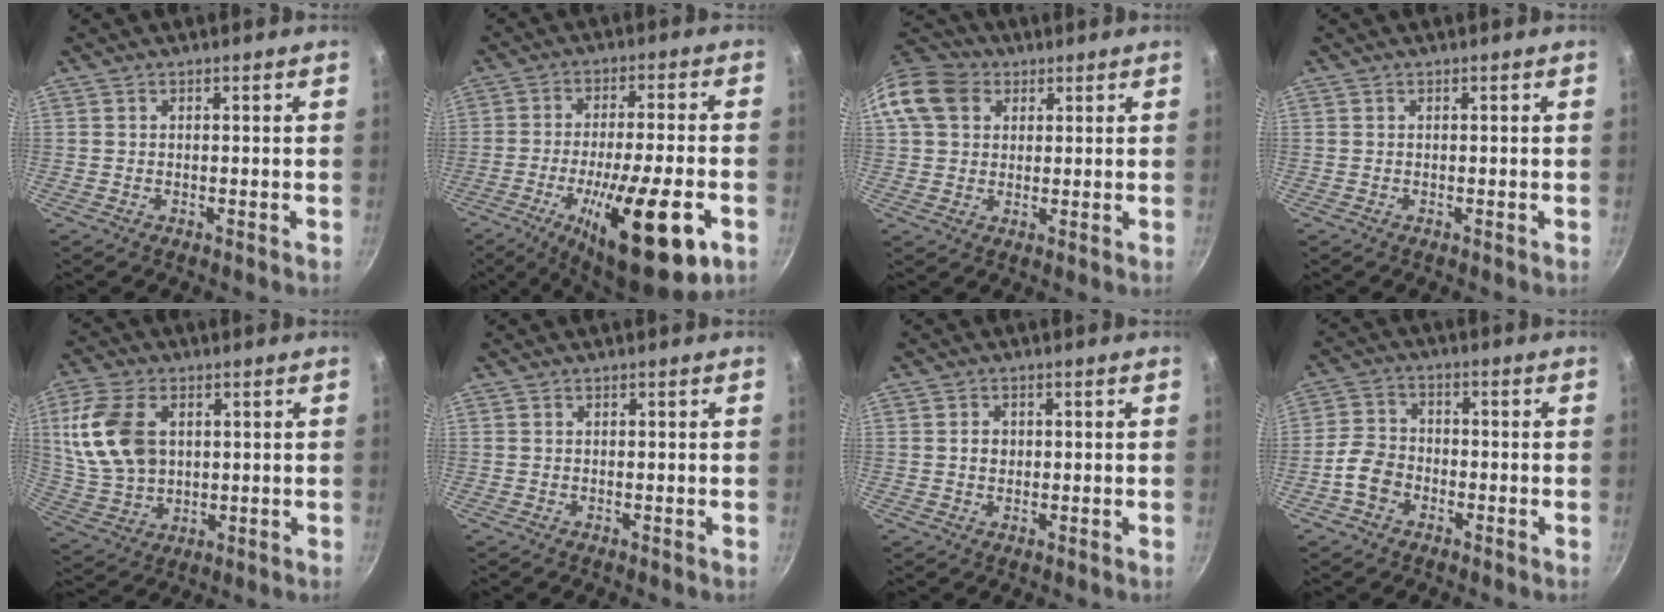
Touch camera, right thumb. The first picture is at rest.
{"total": 20.9, "force": [-8.3, 5.1, 18.5], "torque": [-0.276, 0.014, -0.129]}
{"total": 11.4, "force": [3.6, 9.1, 5.8], "torque": [-0.094, 0.017, 0.052]}
{"total": 0.0}
{"total": 14.7, "force": [3.1, 10.0, 10.2], "torque": [-0.191, -0.003, 0.072]}
{"total": 0.0}
{"total": 2.3, "force": [0.2, 1.9, 1.3], "torque": [-0.013, 0.003, 0.002]}
{"total": 6.1, "force": [-2.7, 4.6, 3.0], "torque": [-0.042, 0.026, -0.059]}